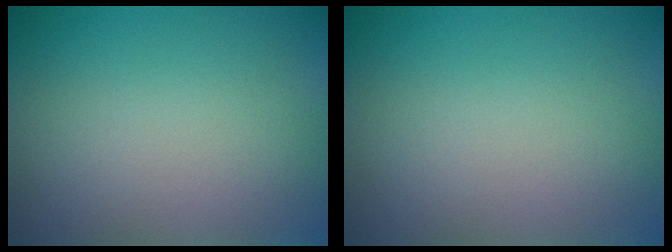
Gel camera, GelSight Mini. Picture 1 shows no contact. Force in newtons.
{"total": 0.0}